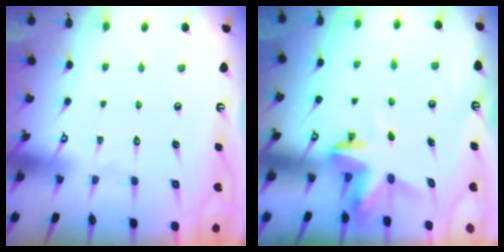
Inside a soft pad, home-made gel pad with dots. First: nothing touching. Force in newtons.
{"total": 3.7, "press": 3.7, "slide": 0.3}